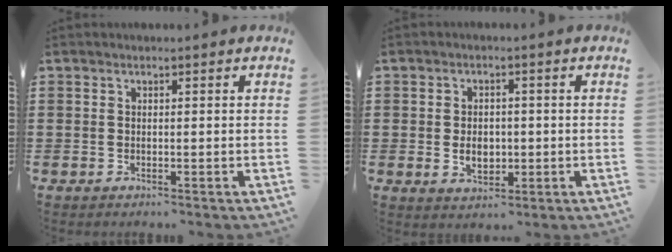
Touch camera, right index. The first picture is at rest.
{"total": 3.8, "force": [-0.4, 2.8, 2.6], "torque": [-0.047, 0.005, -0.012]}